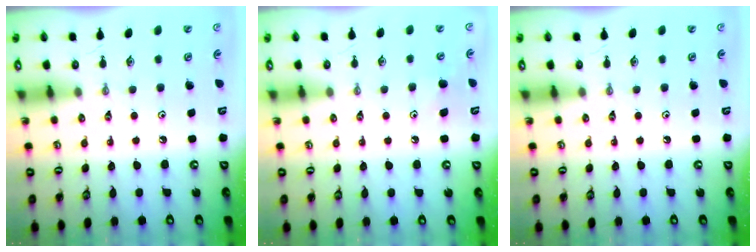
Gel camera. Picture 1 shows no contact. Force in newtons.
{"total": 5.5, "press": 5.4, "slide": 1.2}
{"total": 0.0}